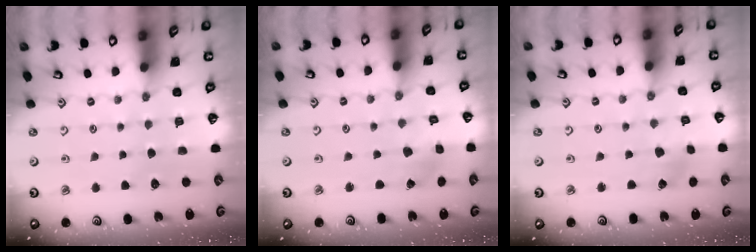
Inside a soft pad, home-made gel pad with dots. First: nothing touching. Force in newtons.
{"total": 1.4, "press": 1.4, "slide": 0.1}
{"total": 2.5, "press": 2.4, "slide": 0.6}